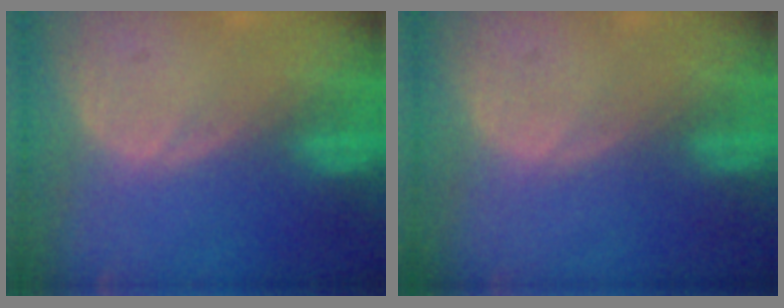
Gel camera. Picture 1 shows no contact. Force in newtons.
{"total": 0.0}